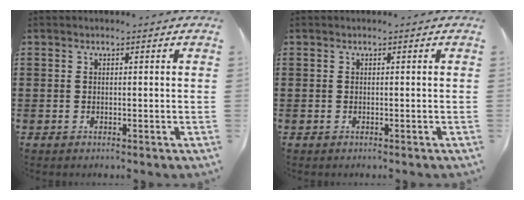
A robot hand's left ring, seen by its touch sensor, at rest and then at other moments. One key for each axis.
{"total": 0.0}